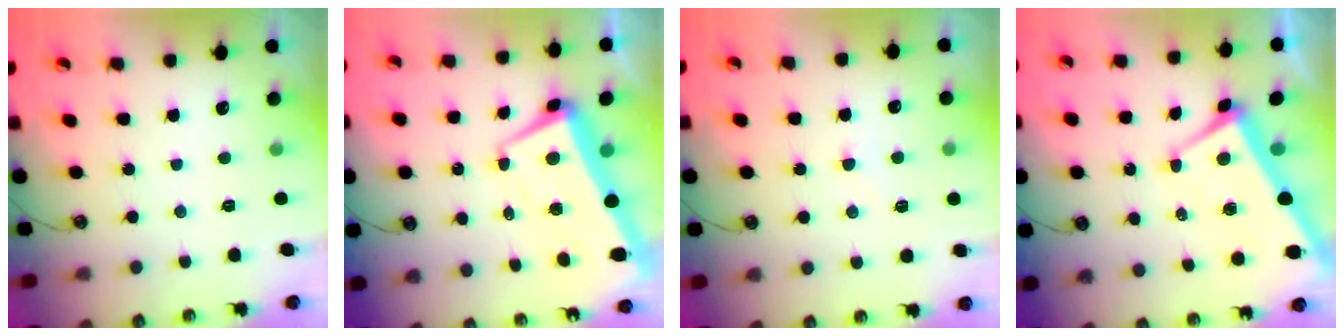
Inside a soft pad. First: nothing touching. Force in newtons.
{"total": 6.2, "press": 5.9, "slide": 1.9}
{"total": 2.7, "press": 2.6, "slide": 0.5}
{"total": 1.9, "press": 1.7, "slide": 0.8}